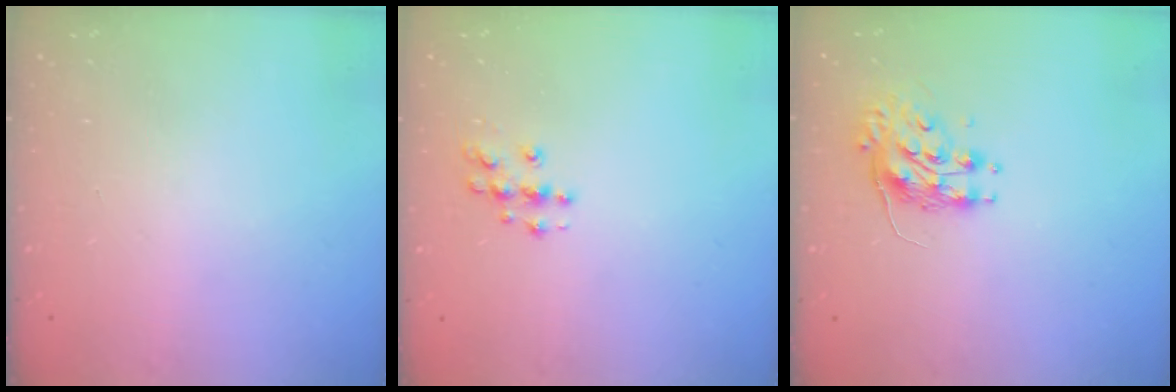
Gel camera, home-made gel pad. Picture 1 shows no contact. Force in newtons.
{"total": 5.2, "press": 5.1, "slide": 0.5}
{"total": 8.1, "press": 8.1, "slide": 0.1}